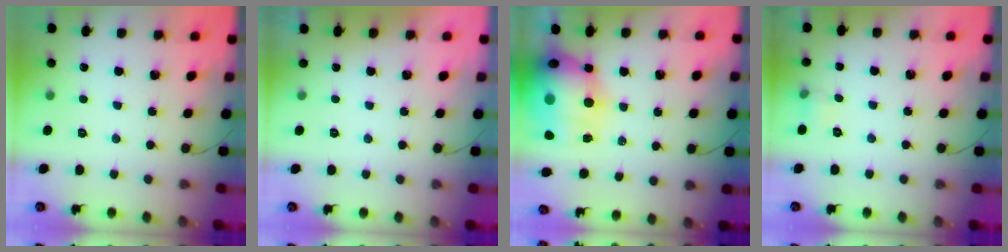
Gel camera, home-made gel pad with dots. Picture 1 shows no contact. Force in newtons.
{"total": 0.0}
{"total": 24.9, "press": 24.3, "slide": 5.7}
{"total": 4.7, "press": 4.3, "slide": 1.8}